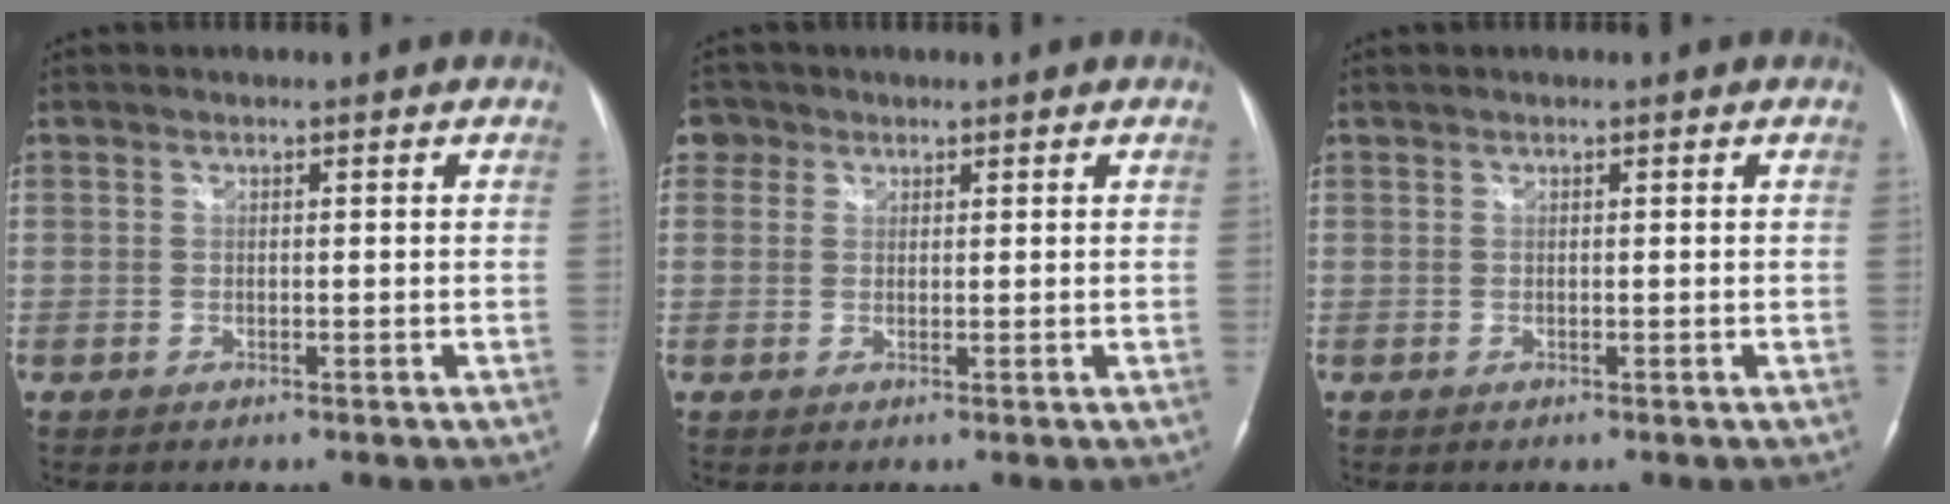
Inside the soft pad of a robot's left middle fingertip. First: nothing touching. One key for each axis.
{"total": 2.5, "fx": 1.2, "fy": 2.2, "fz": 0.3, "tx": 0.003, "ty": 0.009, "tz": 0.016}
{"total": 0.0}